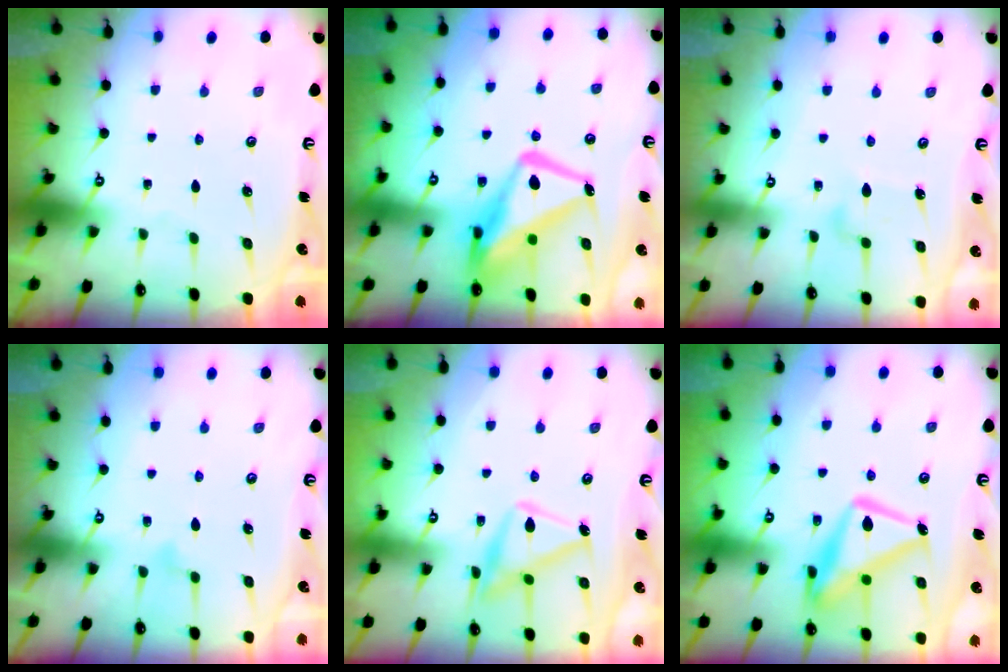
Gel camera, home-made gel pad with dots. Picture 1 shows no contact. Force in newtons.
{"total": 14.2, "press": 14.1, "slide": 1.4}
{"total": 8.1, "press": 8.1, "slide": 0.4}
{"total": 6.7, "press": 6.7, "slide": 0.3}
{"total": 16.9, "press": 16.8, "slide": 1.0}
{"total": 16.6, "press": 16.5, "slide": 1.5}